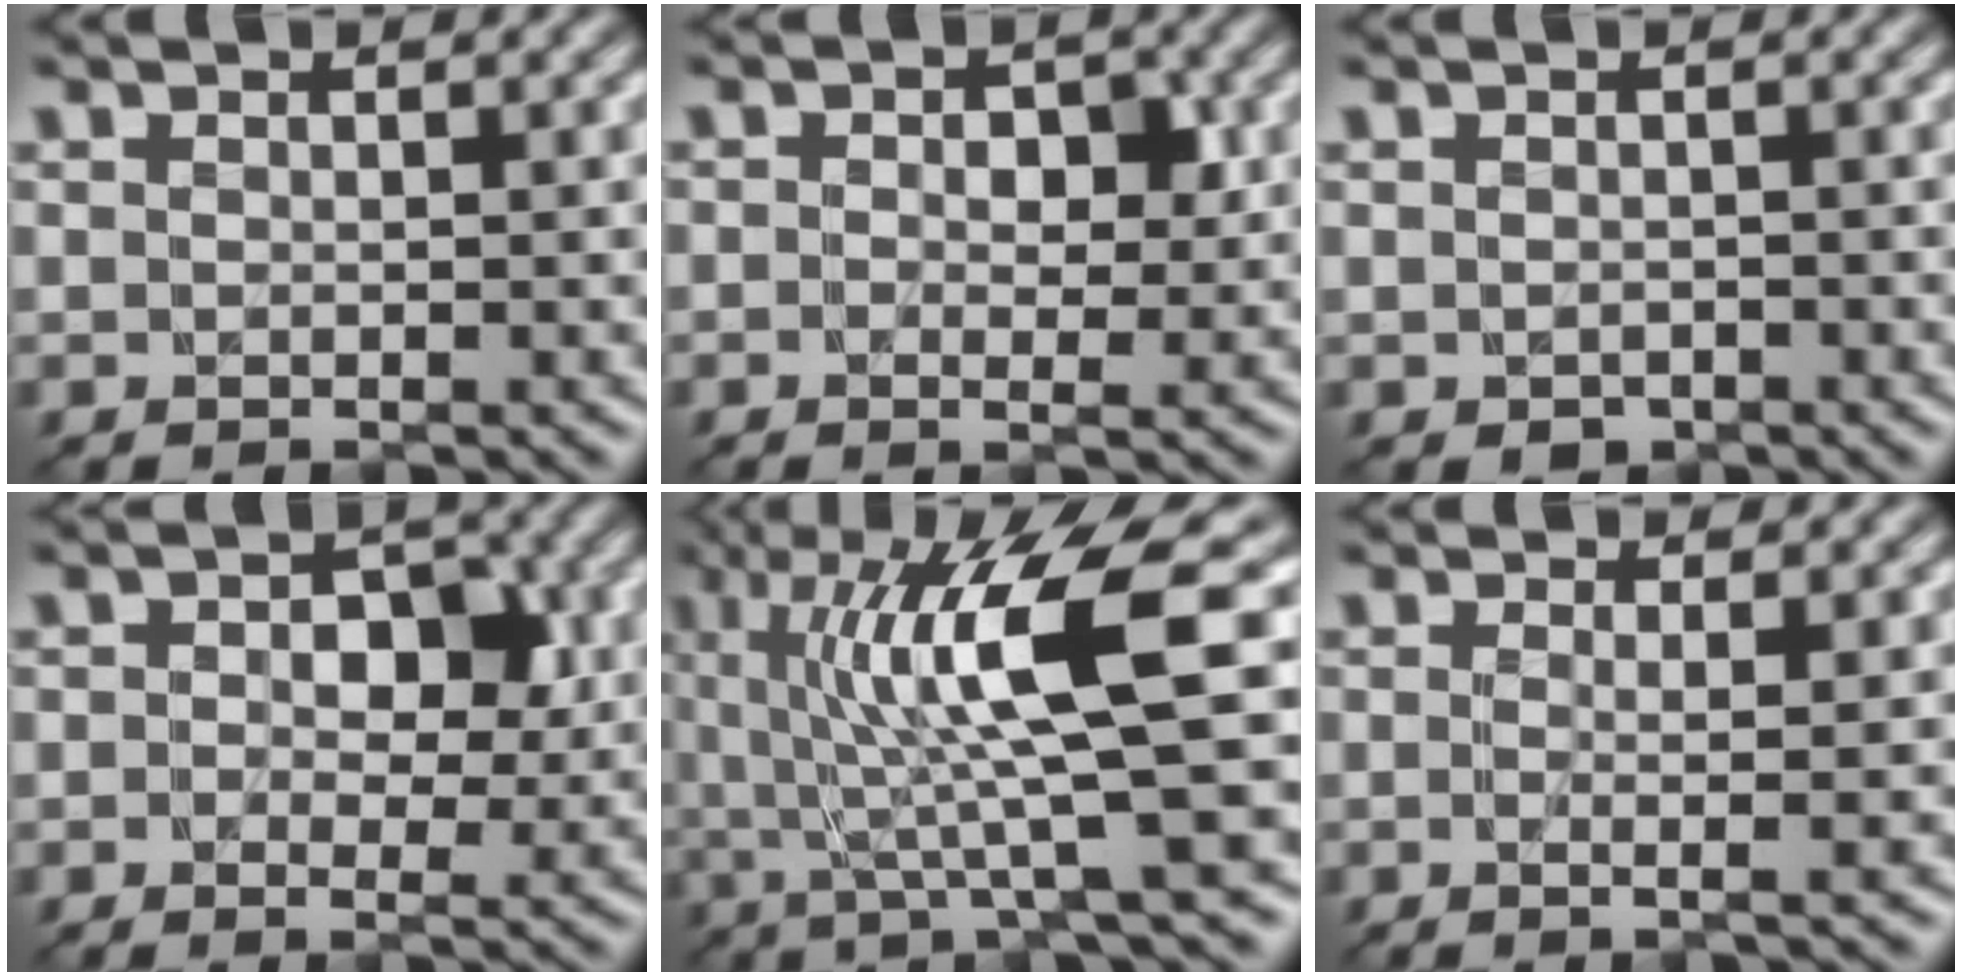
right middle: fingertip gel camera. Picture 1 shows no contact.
{"total": 3.1, "force": [0.3, 1.8, 2.6], "torque": [-0.036, -0.002, 0.002]}
{"total": 0.8, "force": [-0.4, 0.6, 0.0], "torque": [-0.001, -0.005, -0.006]}
{"total": 5.2, "force": [0.6, 3.1, 4.1], "torque": [-0.048, 0.003, 0.003]}
{"total": 10.8, "force": [2.1, 1.8, 10.4], "torque": [-0.156, 0.000, 0.037]}
{"total": 1.5, "force": [-0.1, 0.2, 1.5], "torque": [-0.029, -0.005, -0.010]}